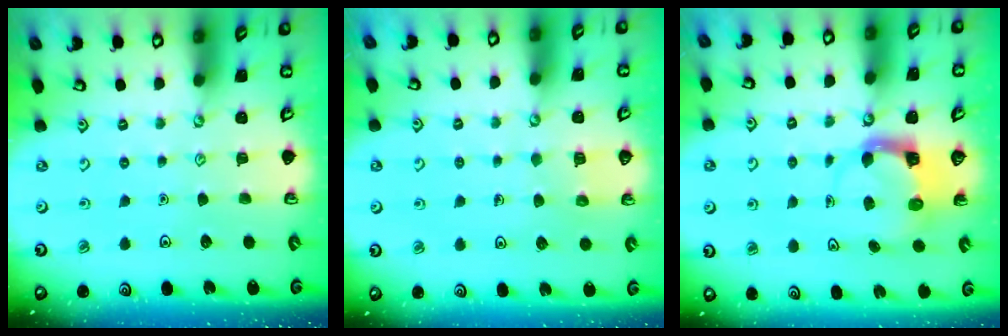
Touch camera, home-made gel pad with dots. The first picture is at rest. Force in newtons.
{"total": 3.8, "press": 3.8, "slide": 0.4}
{"total": 3.7, "press": 3.7, "slide": 0.5}